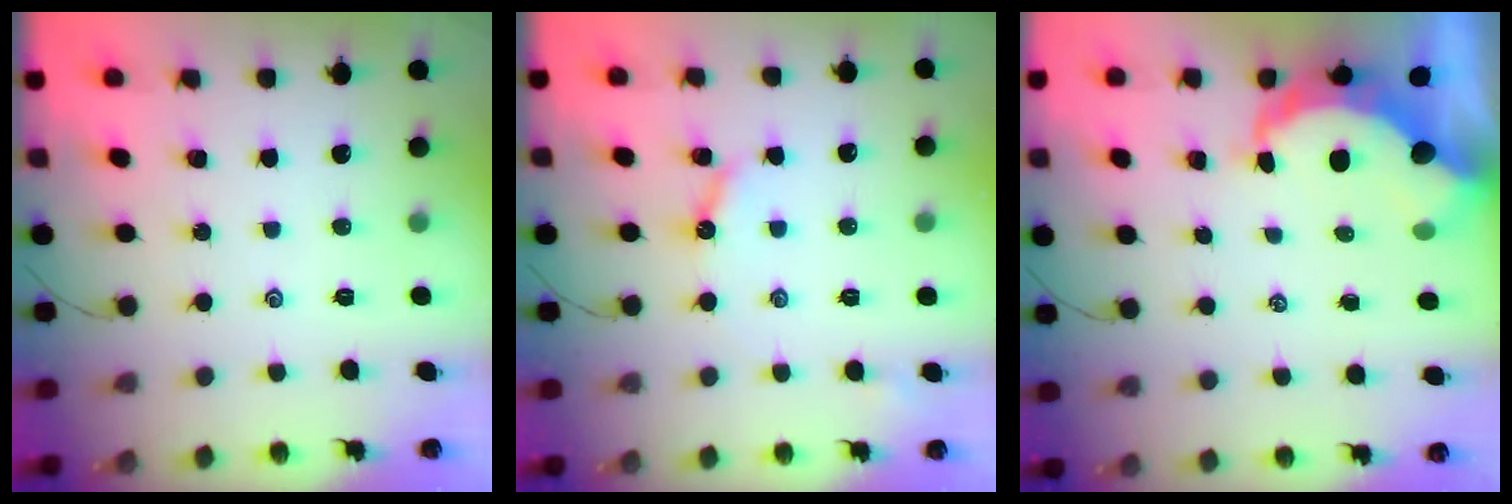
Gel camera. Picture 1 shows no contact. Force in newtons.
{"total": 6.3, "press": 6.3, "slide": 0.1}
{"total": 8.9, "press": 8.8, "slide": 0.9}